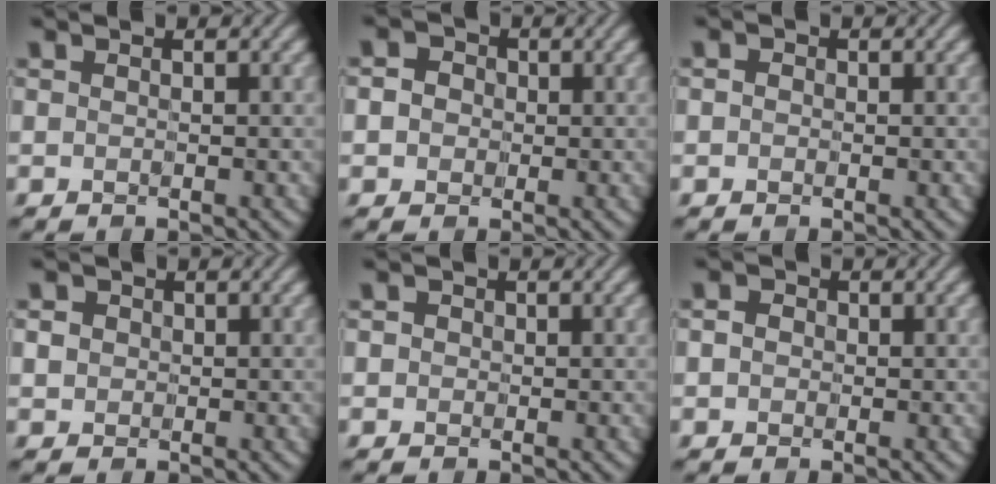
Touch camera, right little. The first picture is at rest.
{"total": 3.5, "force": [0.5, 3.0, 1.7], "torque": [-0.034, 0.013, -0.006]}
{"total": 0.8, "force": [-0.4, 0.7, 0.1], "torque": [-0.002, 0.000, -0.008]}
{"total": 1.4, "force": [-0.2, 1.4, 0.4], "torque": [-0.013, -0.006, 0.001]}
{"total": 1.1, "force": [0.0, 1.0, 0.3], "torque": [-0.008, 0.001, -0.001]}
{"total": 1.3, "force": [-0.5, 1.1, 0.4], "torque": [-0.009, -0.001, -0.012]}